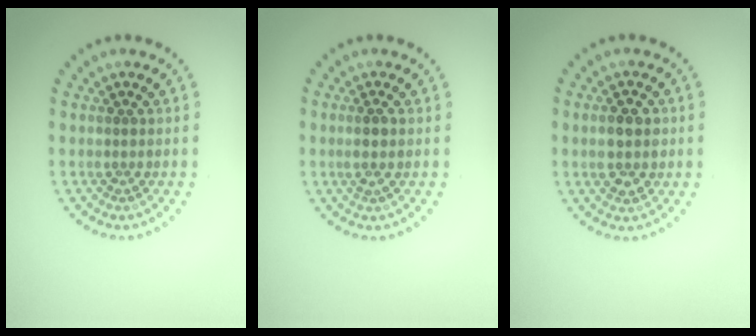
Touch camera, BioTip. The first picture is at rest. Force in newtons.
{"total": 1.1, "press": 0.9, "slide": 0.6}
{"total": 2.9, "press": 2.9, "slide": 0.1}